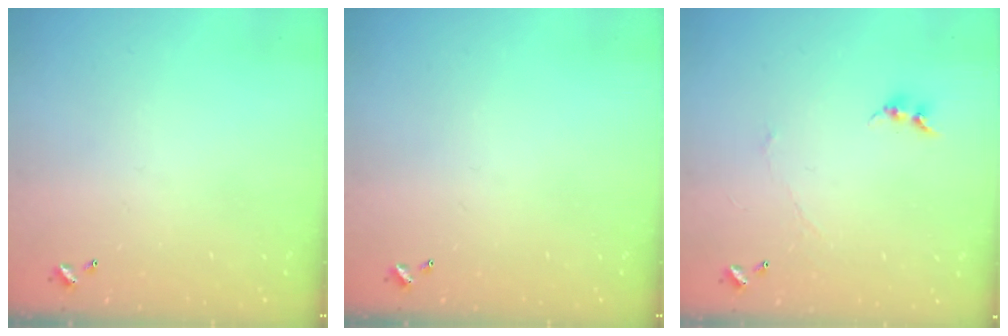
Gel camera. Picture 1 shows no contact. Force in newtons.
{"total": 0.0}
{"total": 0.7, "press": 0.4, "slide": 0.6}